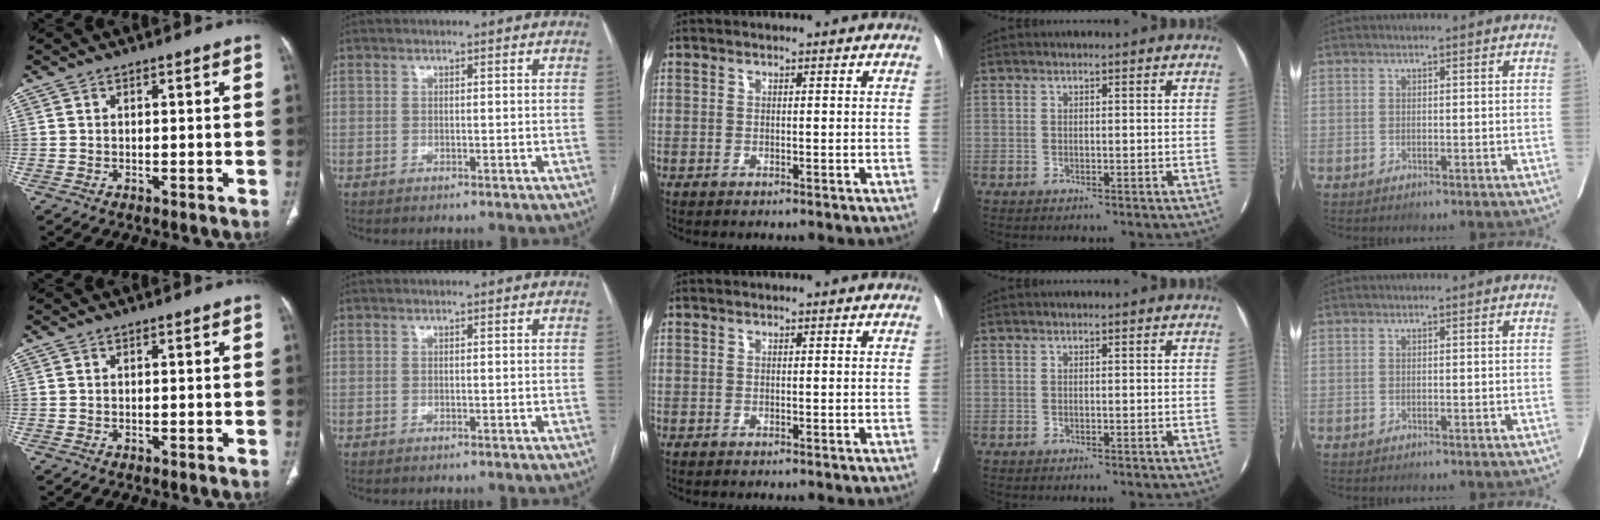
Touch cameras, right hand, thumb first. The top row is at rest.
{}